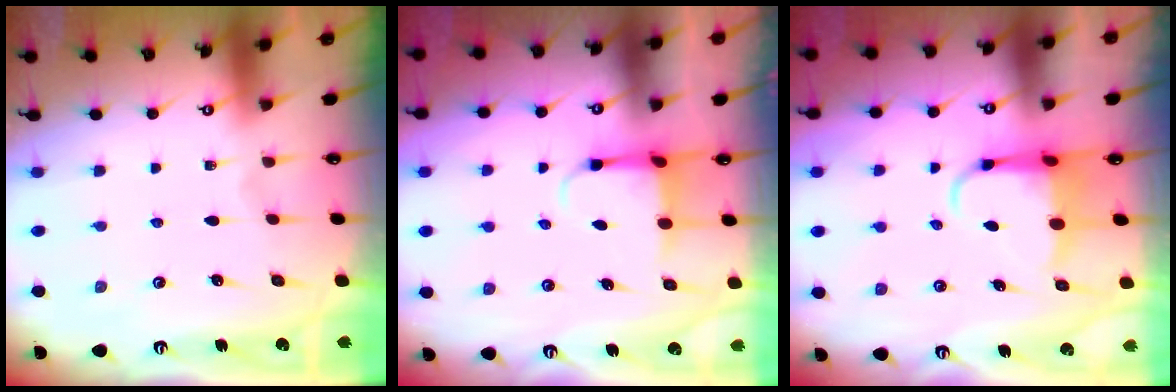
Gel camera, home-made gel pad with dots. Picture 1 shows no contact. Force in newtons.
{"total": 3.9, "press": 3.7, "slide": 1.2}
{"total": 5.8, "press": 5.7, "slide": 1.3}